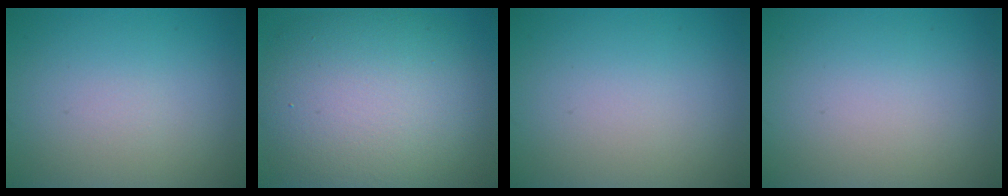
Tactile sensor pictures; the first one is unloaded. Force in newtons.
{"total": 12.2, "press": 12.2, "slide": 0.8}
{"total": 0.0}
{"total": 0.0}